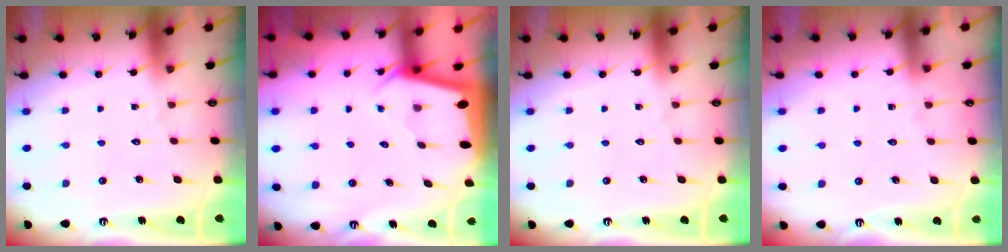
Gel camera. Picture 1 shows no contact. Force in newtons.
{"total": 2.2, "press": 2.2, "slide": 0.2}
{"total": 0.0}
{"total": 4.7, "press": 4.6, "slide": 0.5}